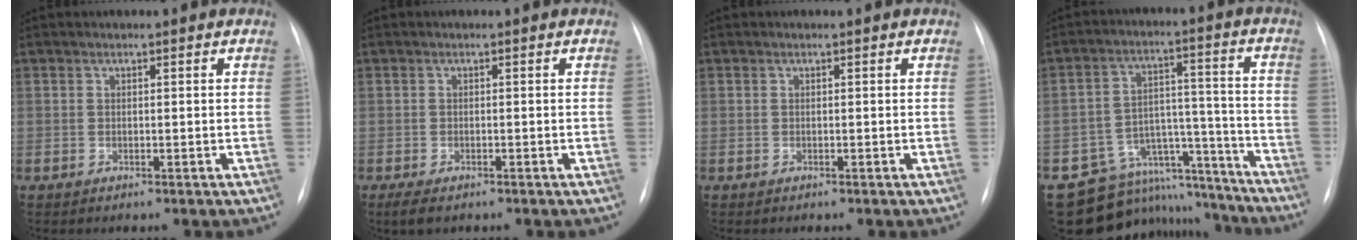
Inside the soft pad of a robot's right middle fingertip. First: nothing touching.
{"total": 2.6, "force": [-1.8, 1.0, 1.6], "torque": [-0.035, -0.008, -0.024]}
{"total": 0.0}
{"total": 14.4, "force": [-12.9, 6.2, 0.9], "torque": [-0.006, 0.074, -0.181]}